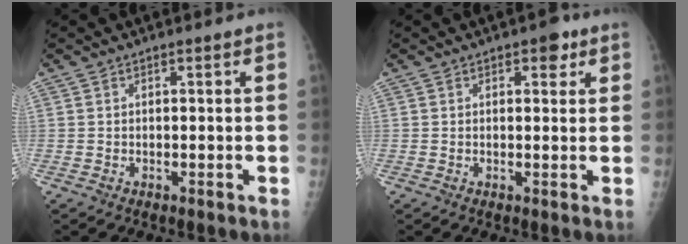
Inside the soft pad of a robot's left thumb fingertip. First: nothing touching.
{"total": 3.0, "force": [1.6, 1.5, 2.0], "torque": [-0.009, -0.001, 0.017]}